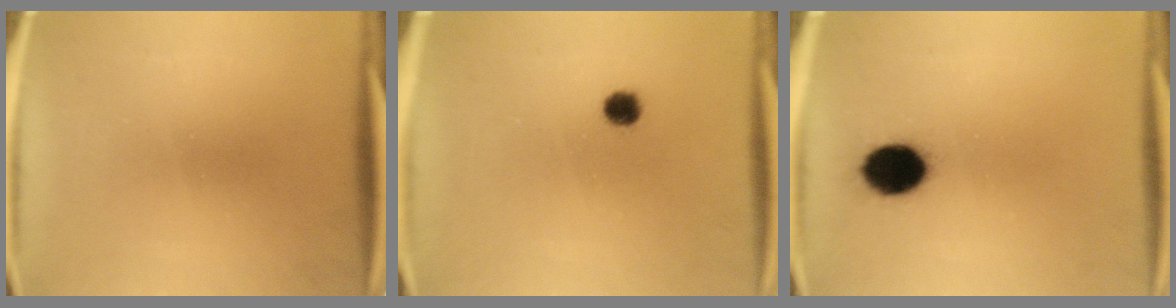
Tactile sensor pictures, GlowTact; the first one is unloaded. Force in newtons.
{"total": 2.8}
{"total": 9.4}